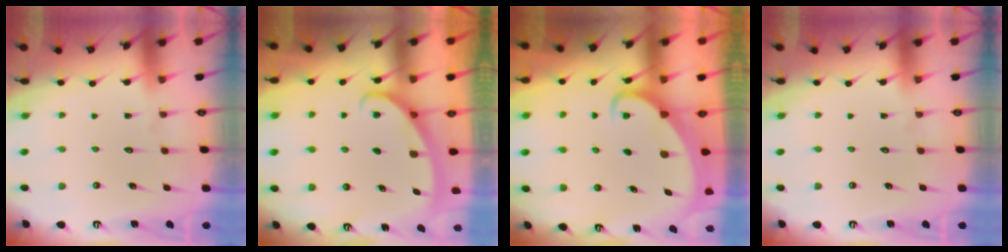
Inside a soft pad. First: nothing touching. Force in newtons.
{"total": 2.8, "press": 2.8, "slide": 0.4}
{"total": 2.7, "press": 2.7, "slide": 0.2}
{"total": 0.0}